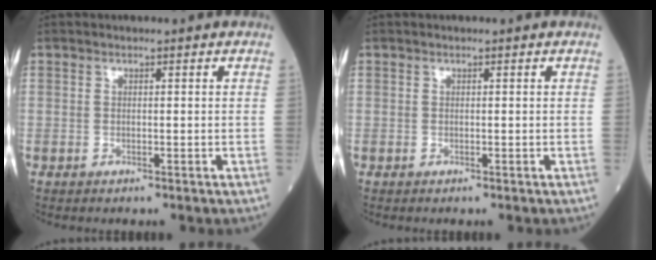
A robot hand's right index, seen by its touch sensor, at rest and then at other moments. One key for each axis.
{"total": 0.0}